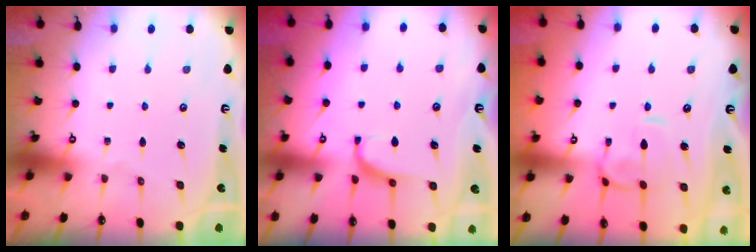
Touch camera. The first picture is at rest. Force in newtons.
{"total": 1.8, "press": 1.7, "slide": 0.6}
{"total": 2.1, "press": 2.0, "slide": 0.7}